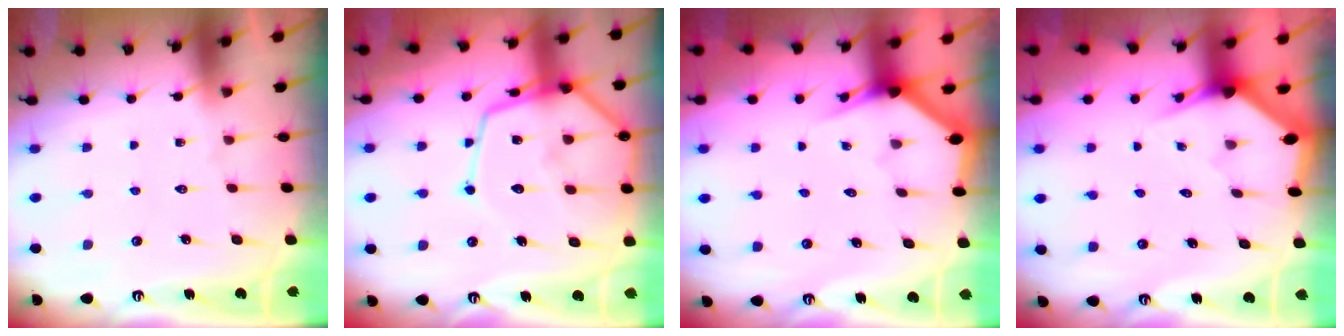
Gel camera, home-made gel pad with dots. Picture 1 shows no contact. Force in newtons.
{"total": 17.4, "press": 17.3, "slide": 1.4}
{"total": 3.0, "press": 3.0, "slide": 0.1}
{"total": 2.8, "press": 2.8, "slide": 0.1}